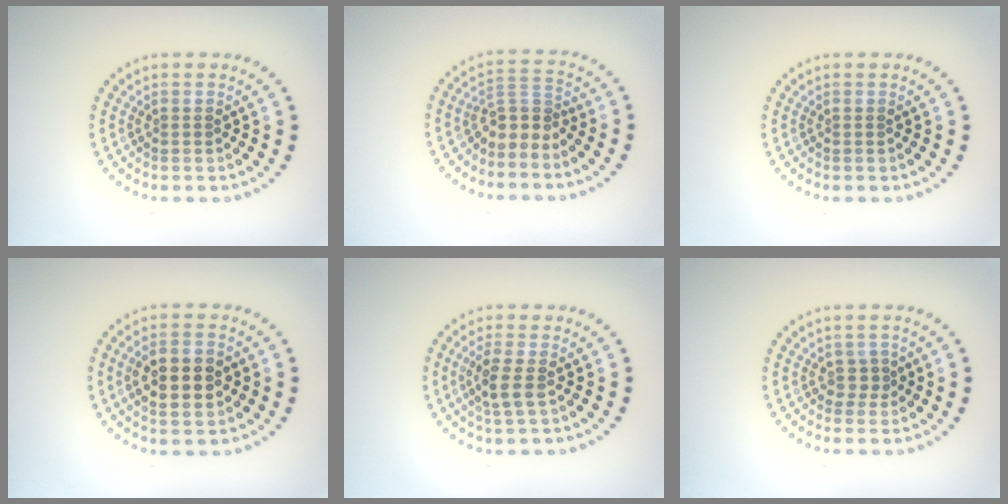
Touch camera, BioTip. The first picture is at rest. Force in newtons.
{"total": 2.5, "press": 1.8, "slide": 1.7}
{"total": 0.0}
{"total": 4.2, "press": 4.2, "slide": 0.3}
{"total": 2.4, "press": 2.1, "slide": 1.0}
{"total": 1.1, "press": 0.7, "slide": 0.8}